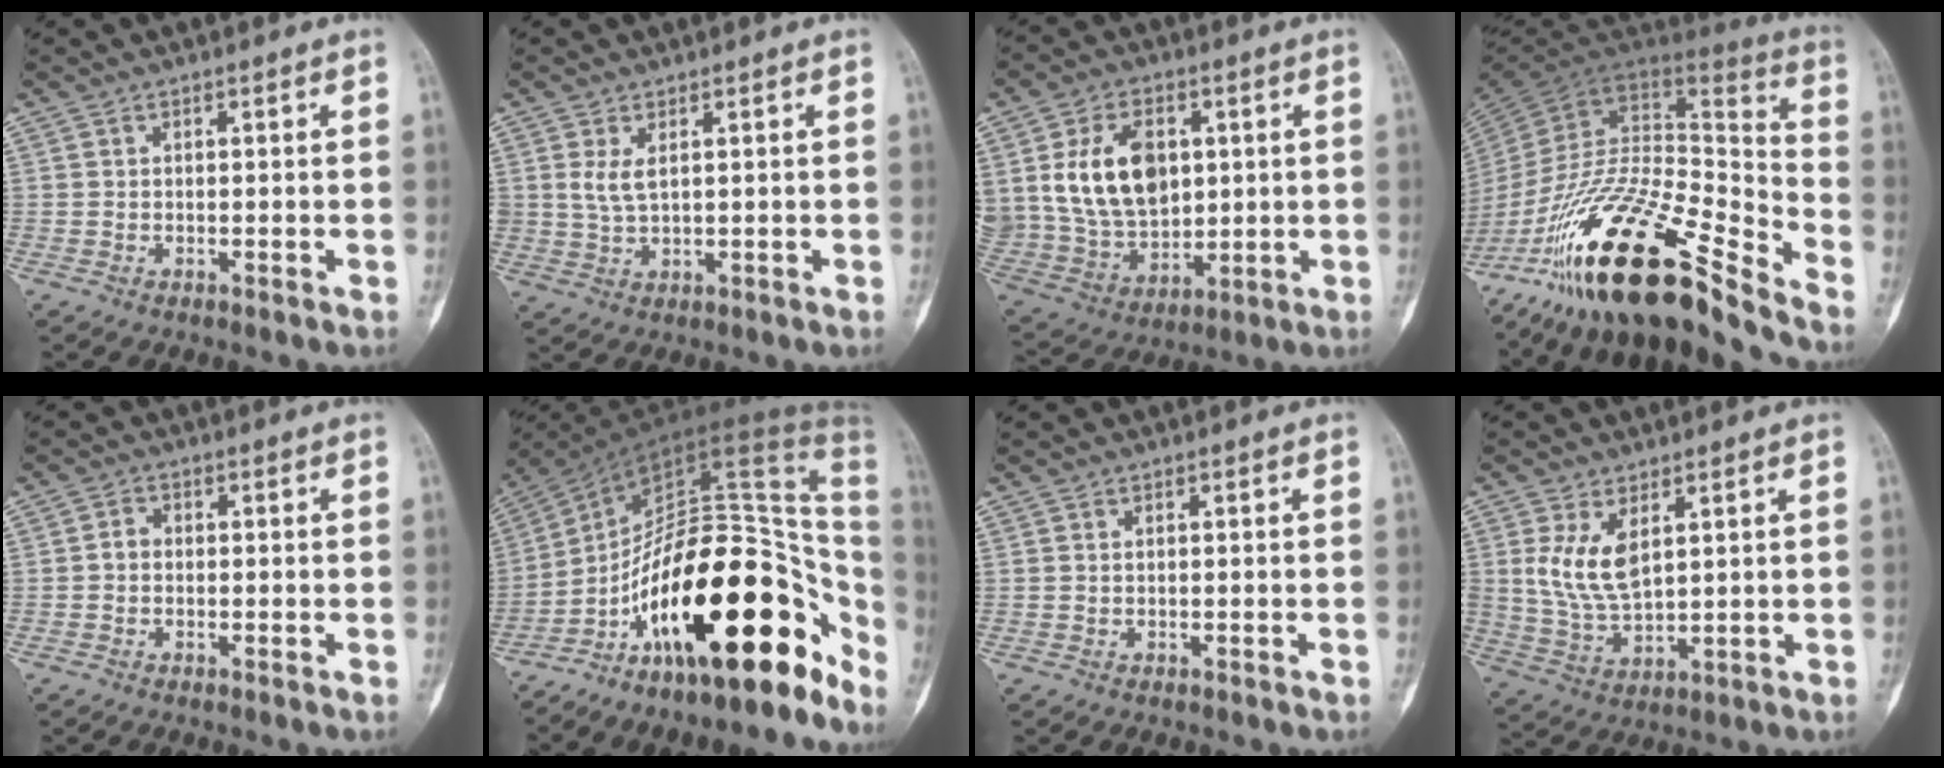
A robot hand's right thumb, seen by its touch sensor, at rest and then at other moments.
{"total": 3.5, "force": [1.1, 2.0, 2.7], "torque": [-0.049, -0.007, 0.029]}
{"total": 17.3, "force": [3.7, 11.9, 12.0], "torque": [-0.187, -0.009, 0.087]}
{"total": 27.2, "force": [-19.6, 6.8, 17.7], "torque": [-0.315, 0.068, -0.348]}
{"total": 2.1, "force": [-0.3, 1.8, 1.0], "torque": [-0.006, 0.008, -0.012]}
{"total": 31.8, "force": [-11.6, 13.0, 26.6], "torque": [-0.296, 0.105, -0.186]}
{"total": 0.0}
{"total": 9.1, "force": [2.8, 4.9, 7.1], "torque": [-0.127, -0.014, 0.070]}